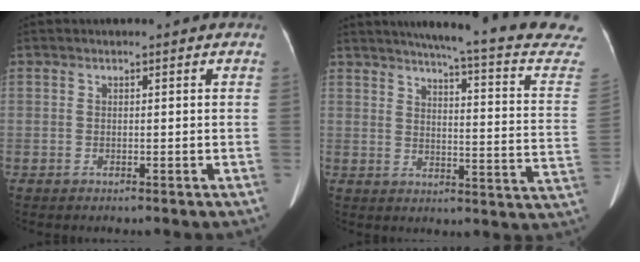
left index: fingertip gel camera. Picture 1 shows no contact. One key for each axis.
{"total": 21.9, "fx": 18.9, "fy": 0.3, "fz": 11.1, "tx": -0.145, "ty": -0.057, "tz": 0.214}